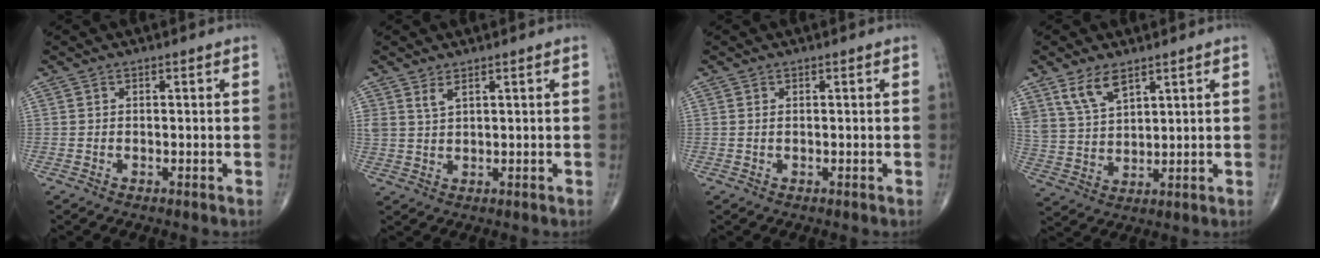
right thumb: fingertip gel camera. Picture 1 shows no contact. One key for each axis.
{"total": 2.2, "fx": 1.6, "fy": 0.7, "fz": 1.3, "tx": -0.026, "ty": -0.011, "tz": 0.039}
{"total": 0.0}
{"total": 7.5, "fx": 5.0, "fy": 3.5, "fz": 4.3, "tx": -0.076, "ty": -0.020, "tz": 0.108}